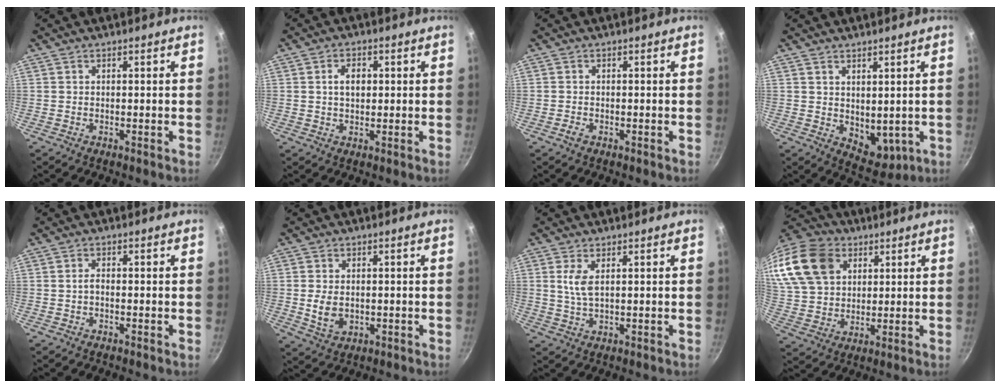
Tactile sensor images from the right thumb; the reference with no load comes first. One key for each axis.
{"total": 3.7, "fx": 0.5, "fy": 2.5, "fz": 2.7, "tx": -0.031, "ty": 0.007, "tz": 0.006}
{"total": 1.2, "fx": -0.7, "fy": 0.7, "fz": 0.6, "tx": -0.015, "ty": 0.003, "tz": -0.015}
{"total": 6.5, "fx": 1.1, "fy": 4.1, "fz": 4.9, "tx": -0.050, "ty": -0.023, "tz": 0.035}
{"total": 1.3, "fx": -0.5, "fy": 0.6, "fz": 1.0, "tx": -0.017, "ty": 0.010, "tz": -0.012}
{"total": 5.3, "fx": -0.2, "fy": 3.7, "fz": 3.8, "tx": -0.067, "ty": -0.006, "tz": 0.005}
{"total": 3.7, "fx": 1.0, "fy": 1.3, "fz": 3.3, "tx": -0.070, "ty": -0.008, "tz": 0.022}
{"total": 23.0, "fx": 9.6, "fy": 16.6, "fz": 12.7, "tx": -0.268, "ty": 0.018, "tz": 0.183}